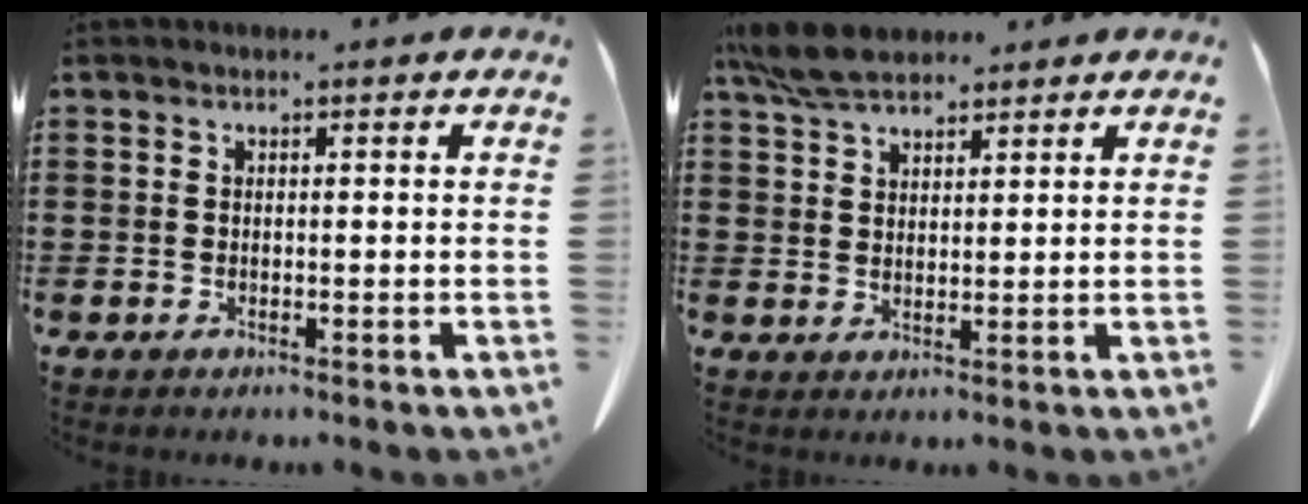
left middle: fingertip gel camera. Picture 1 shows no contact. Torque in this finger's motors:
{"motor_torque": [0.72, 0.04, 0.27, 0.08]}